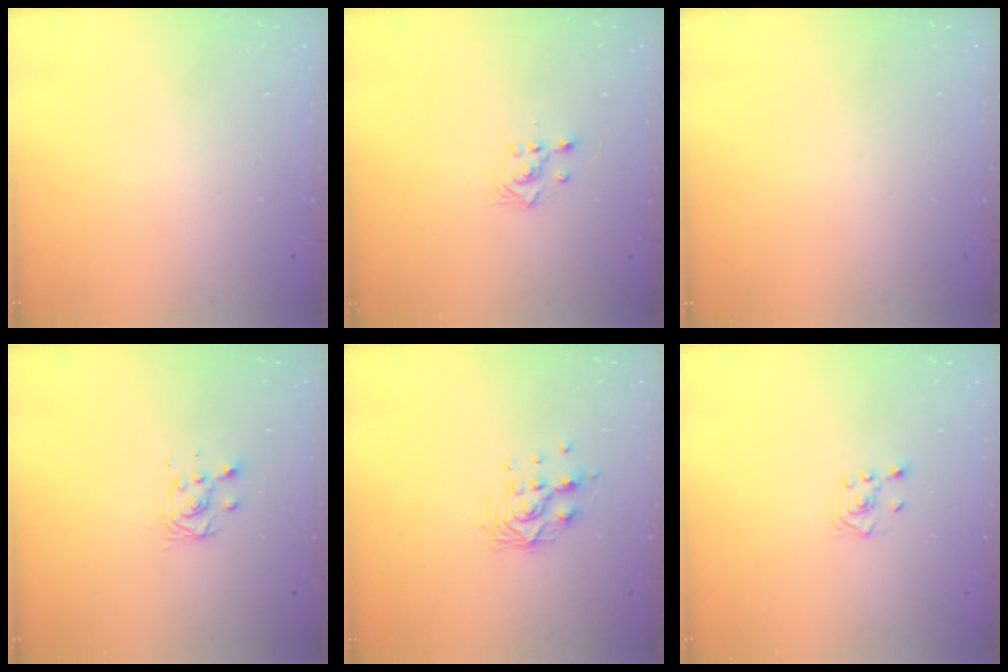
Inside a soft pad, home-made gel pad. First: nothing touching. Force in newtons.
{"total": 2.3, "press": 2.3, "slide": 0.2}
{"total": 0.0}
{"total": 3.9, "press": 3.9, "slide": 0.3}
{"total": 9.2, "press": 9.2, "slide": 0.5}
{"total": 2.3, "press": 2.2, "slide": 0.7}